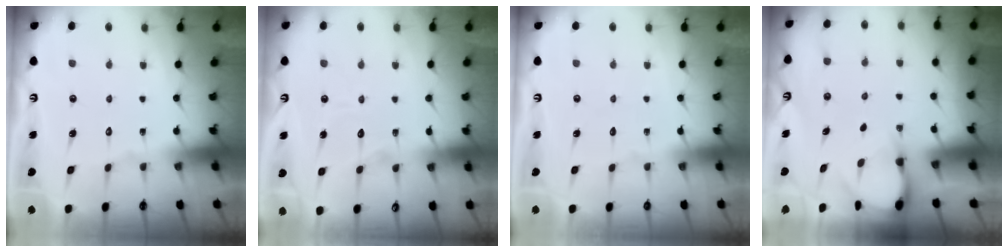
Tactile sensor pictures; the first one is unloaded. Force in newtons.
{"total": 5.6, "press": 5.6, "slide": 0.5}
{"total": 0.0}
{"total": 2.9, "press": 2.9, "slide": 0.3}